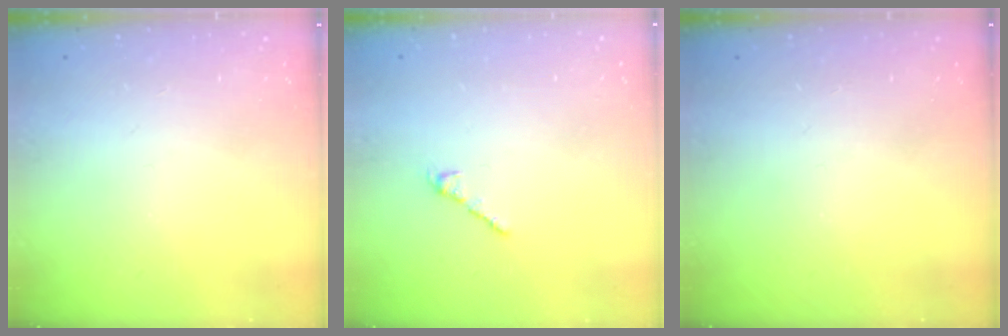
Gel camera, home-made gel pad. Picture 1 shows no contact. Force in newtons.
{"total": 2.2, "press": 2.2, "slide": 0.4}
{"total": 0.0}